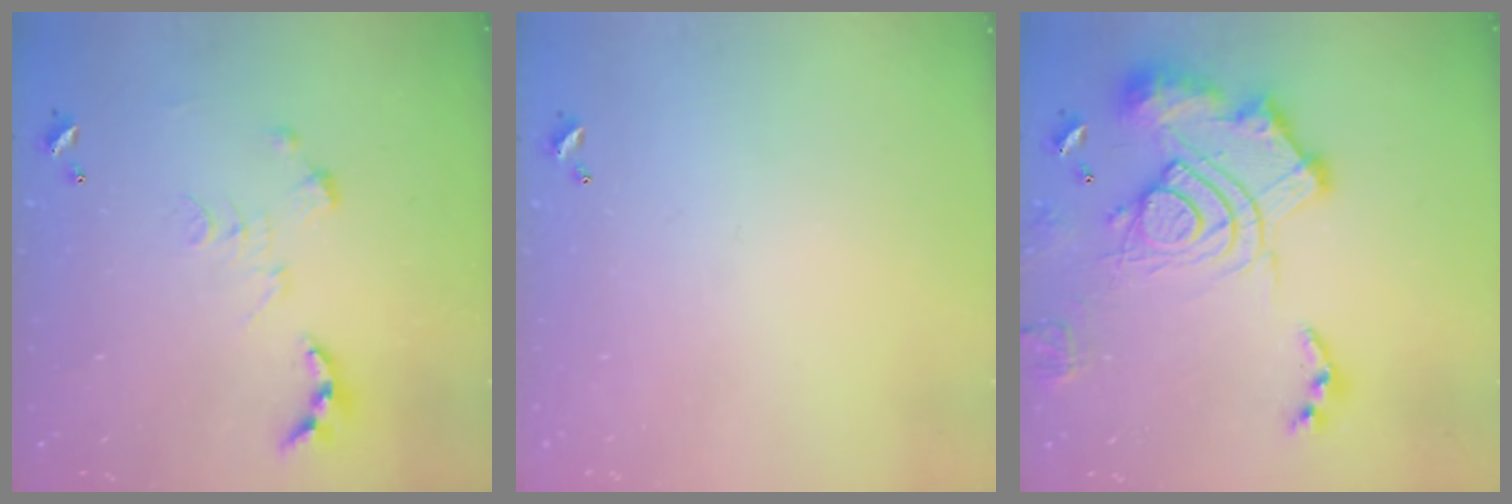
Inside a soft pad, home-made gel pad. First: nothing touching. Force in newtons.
{"total": 0.0}
{"total": 20.2, "press": 20.0, "slide": 2.4}